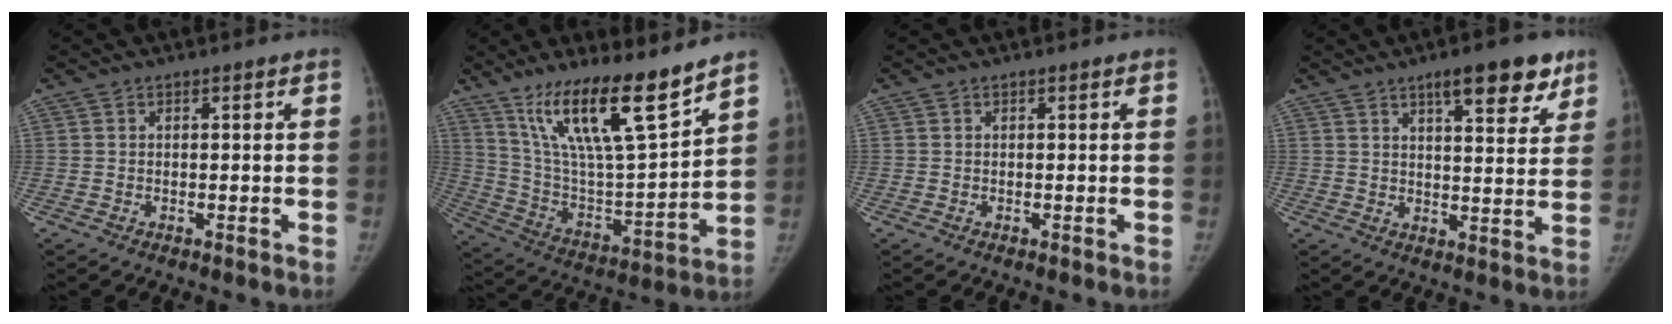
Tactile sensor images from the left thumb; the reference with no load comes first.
{"total": 20.1, "force": [13.9, 3.8, 14.0], "torque": [-0.217, -0.075, 0.258]}
{"total": 0.0}
{"total": 11.1, "force": [7.0, 3.5, 7.9], "torque": [-0.079, -0.033, 0.098]}